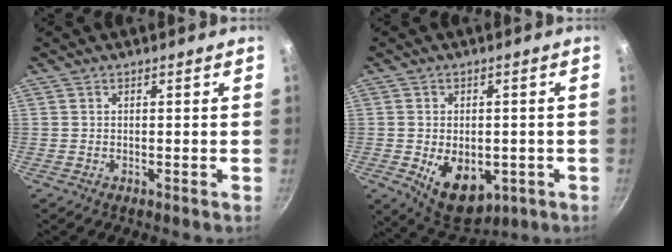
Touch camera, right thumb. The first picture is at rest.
{"total": 11.1, "force": [-2.7, 7.3, 7.9], "torque": [-0.086, -0.006, -0.017]}